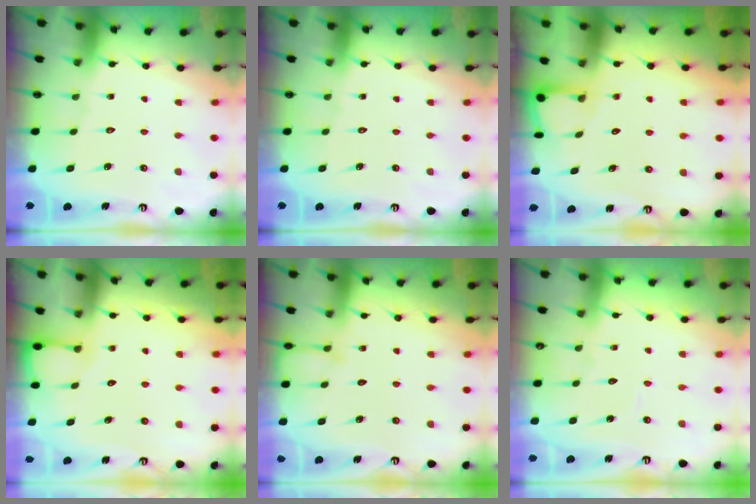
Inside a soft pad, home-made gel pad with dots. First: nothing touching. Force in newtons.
{"total": 0.0}
{"total": 2.8, "press": 2.8, "slide": 0.1}
{"total": 2.5, "press": 2.5, "slide": 0.2}
{"total": 3.3, "press": 3.3, "slide": 0.3}
{"total": 2.5, "press": 2.4, "slide": 0.3}